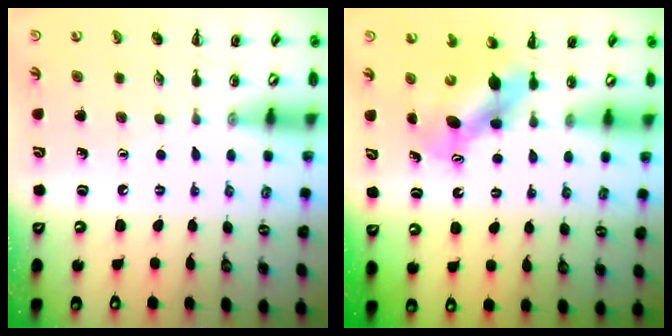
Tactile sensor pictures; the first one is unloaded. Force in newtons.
{"total": 7.1, "press": 7.0, "slide": 1.4}